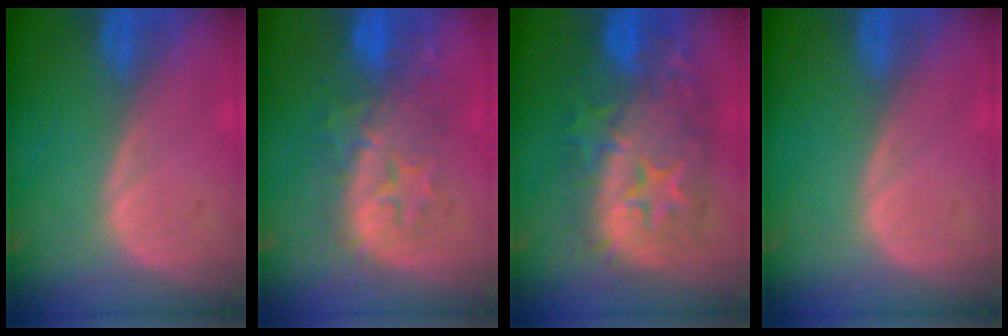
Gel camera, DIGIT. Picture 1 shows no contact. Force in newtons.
{"total": 9.1, "press": 8.6, "slide": 3.0}
{"total": 12.4, "press": 12.3, "slide": 1.0}
{"total": 0.0}